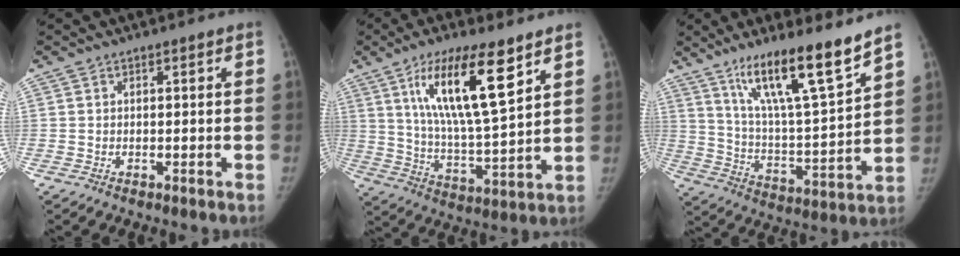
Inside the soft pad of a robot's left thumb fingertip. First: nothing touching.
{"total": 17.5, "force": [8.8, 4.3, 14.6], "torque": [-0.249, -0.042, 0.161]}
{"total": 17.9, "force": [12.6, 2.3, 12.5], "torque": [-0.190, -0.077, 0.224]}